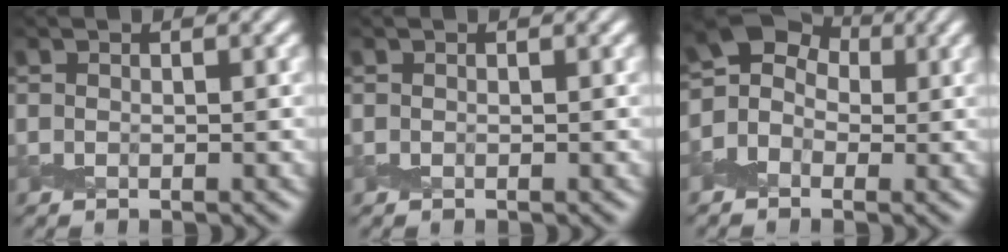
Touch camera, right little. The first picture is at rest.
{"total": 0.0}
{"total": 4.8, "force": [-0.6, 3.9, 2.8], "torque": [-0.034, 0.016, -0.017]}